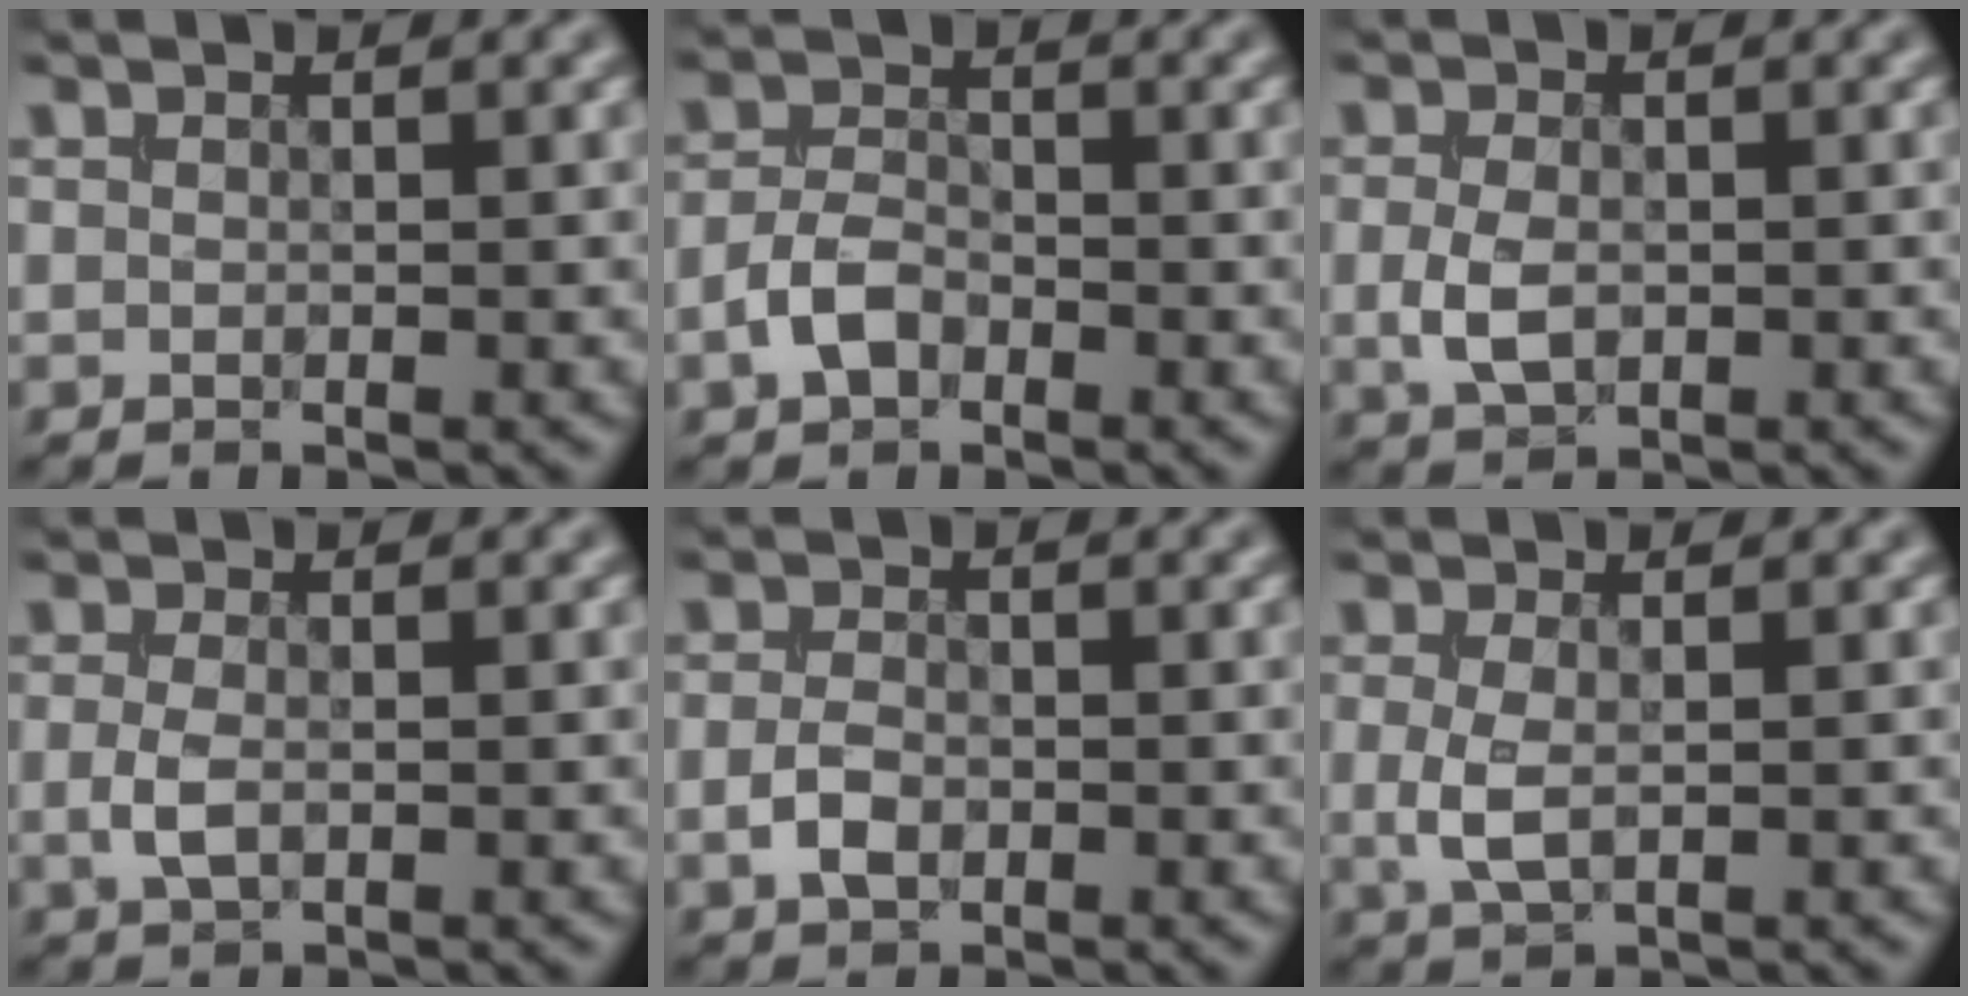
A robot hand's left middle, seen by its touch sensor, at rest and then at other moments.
{"total": 2.9, "force": [-1.5, 1.9, 1.7], "torque": [-0.032, 0.006, -0.035]}
{"total": 3.0, "force": [-0.3, 2.0, 2.2], "torque": [-0.049, -0.004, -0.006]}
{"total": 2.1, "force": [-0.3, 1.1, 1.7], "torque": [-0.039, -0.003, -0.007]}
{"total": 2.4, "force": [-0.7, 1.6, 1.7], "torque": [-0.032, 0.000, -0.018]}
{"total": 2.7, "force": [0.0, 1.4, 2.2], "torque": [-0.053, -0.004, 0.001]}